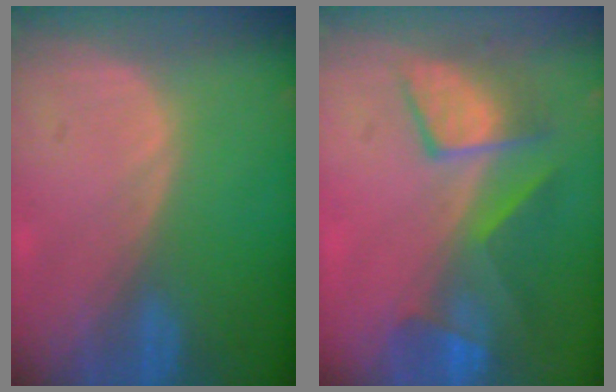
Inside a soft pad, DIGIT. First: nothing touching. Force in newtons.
{"total": 7.7, "press": 7.6, "slide": 1.2}